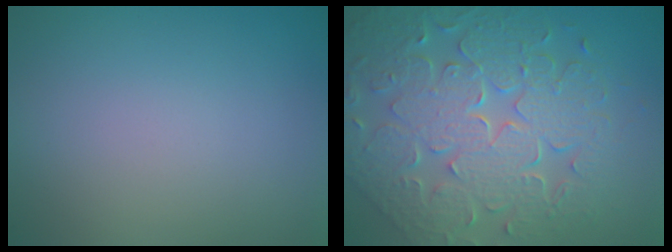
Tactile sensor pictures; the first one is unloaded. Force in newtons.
{"total": 9.5, "press": 6.7, "slide": 6.7}